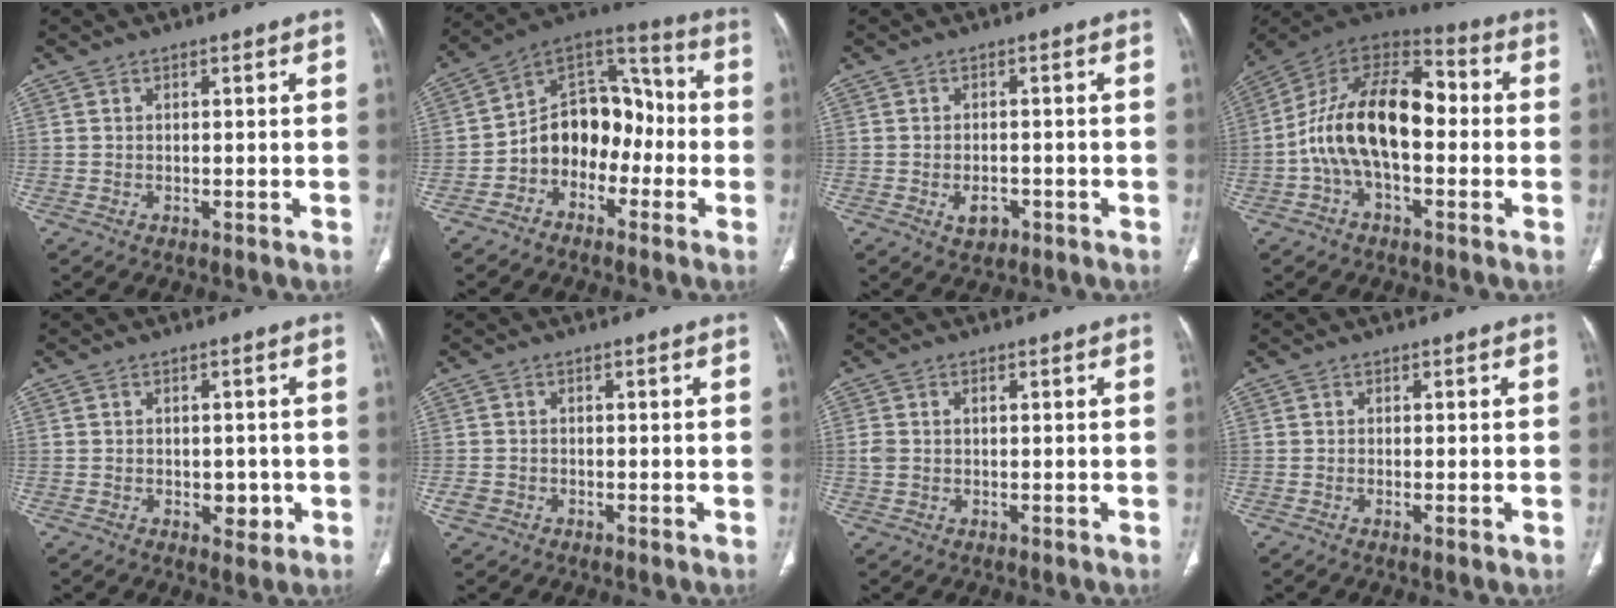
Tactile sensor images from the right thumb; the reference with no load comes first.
{"total": 13.7, "force": [-3.6, 10.3, 8.2], "torque": [-0.084, 0.071, -0.073]}
{"total": 3.3, "force": [-1.4, 2.2, 2.0], "torque": [-0.027, 0.006, -0.016]}
{"total": 18.5, "force": [-1.4, 10.1, 15.4], "torque": [-0.261, 0.048, -0.034]}
{"total": 3.8, "force": [-0.9, 2.6, 2.6], "torque": [-0.018, 0.002, -0.006]}
{"total": 1.9, "force": [-0.8, 1.6, 0.7], "torque": [-0.011, 0.004, -0.016]}
{"total": 2.8, "force": [0.2, 1.9, 2.0], "torque": [-0.053, 0.011, 0.009]}
{"total": 1.4, "force": [-0.4, 0.3, 1.3], "torque": [-0.028, -0.005, -0.007]}